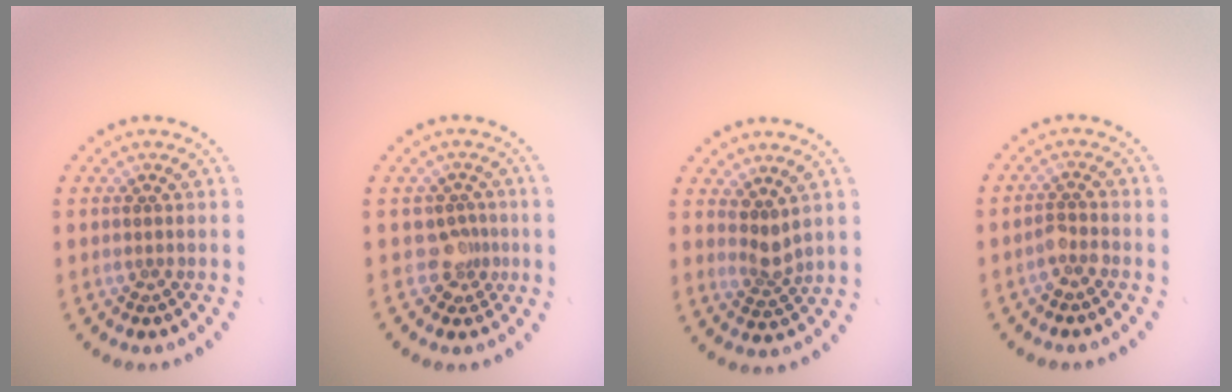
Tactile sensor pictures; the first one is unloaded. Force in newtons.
{"total": 2.1, "press": 1.5, "slide": 1.5}
{"total": 2.0, "press": 1.5, "slide": 1.3}
{"total": 1.6, "press": 1.3, "slide": 0.9}